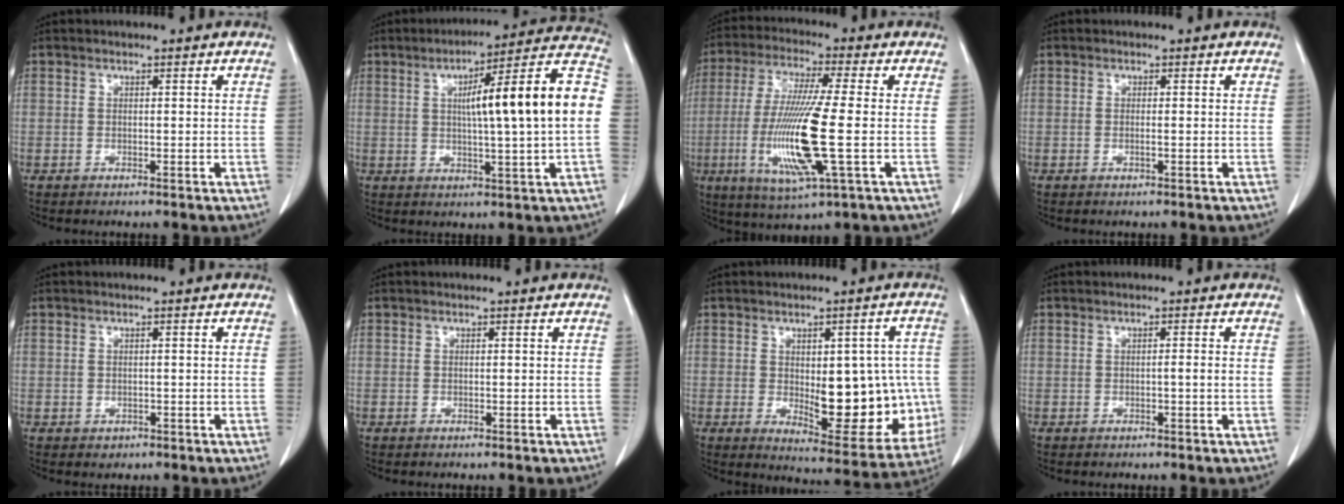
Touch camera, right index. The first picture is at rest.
{"total": 17.3, "force": [1.4, 0.2, 17.3], "torque": [-0.248, 0.029, 0.012]}
{"total": 14.9, "force": [-2.8, 0.7, 14.7], "torque": [-0.306, -0.021, -0.055]}
{"total": 0.7, "force": [-0.1, -0.1, 0.7], "torque": [-0.014, -0.002, -0.002]}
{"total": 1.0, "force": [-0.4, 0.9, 0.2], "torque": [-0.002, 0.002, -0.001]}
{"total": 0.0}
{"total": 15.2, "force": [-1.1, 6.3, 13.8], "torque": [-0.171, 0.002, 0.007]}
{"total": 1.2, "force": [-0.2, -0.3, 1.1], "torque": [-0.018, 0.000, -0.003]}